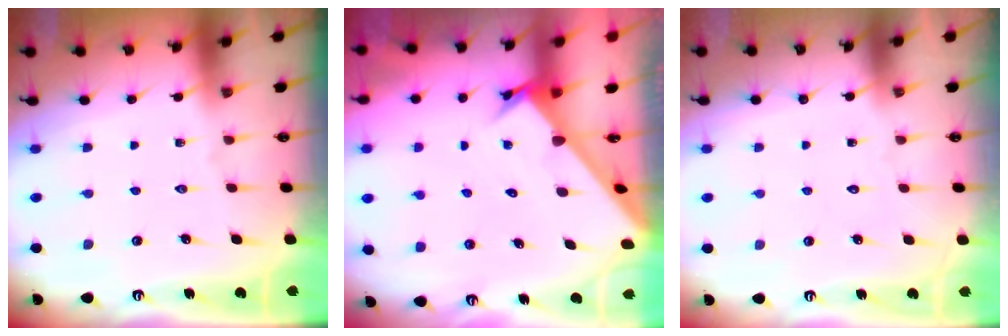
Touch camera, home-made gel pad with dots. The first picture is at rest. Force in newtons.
{"total": 2.7, "press": 2.7, "slide": 0.3}
{"total": 1.5, "press": 1.5, "slide": 0.0}